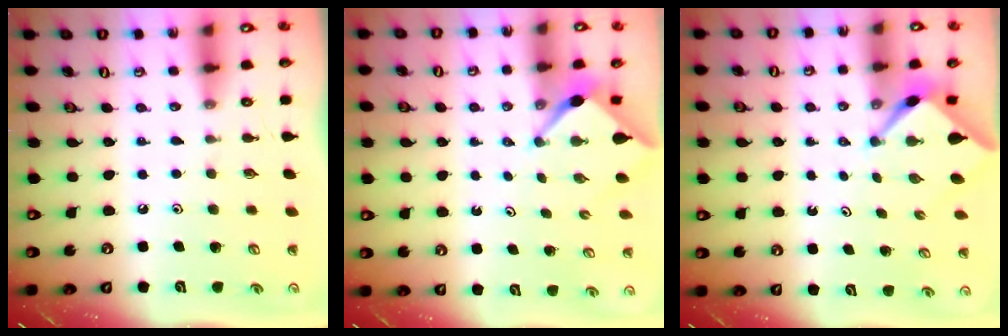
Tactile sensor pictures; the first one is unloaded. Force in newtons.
{"total": 2.4, "press": 2.4, "slide": 0.3}
{"total": 2.6, "press": 2.6, "slide": 0.3}